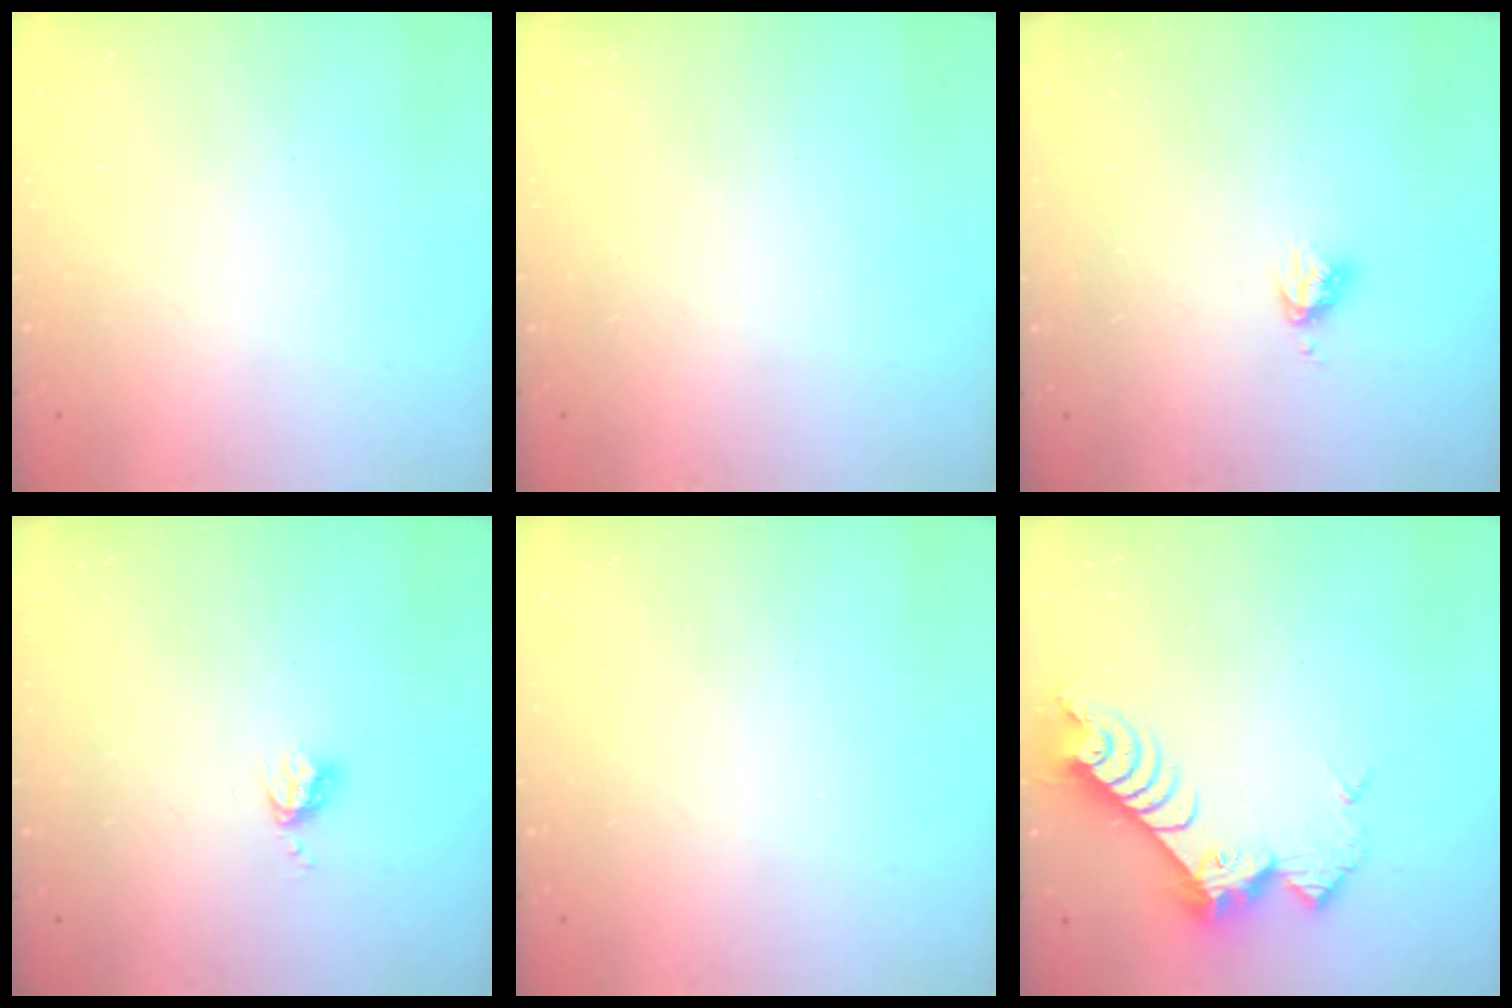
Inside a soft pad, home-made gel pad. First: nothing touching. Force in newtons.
{"total": 0.0}
{"total": 3.4, "press": 3.3, "slide": 0.5}
{"total": 3.8, "press": 3.8, "slide": 0.5}
{"total": 0.0}
{"total": 9.4, "press": 9.4, "slide": 0.7}